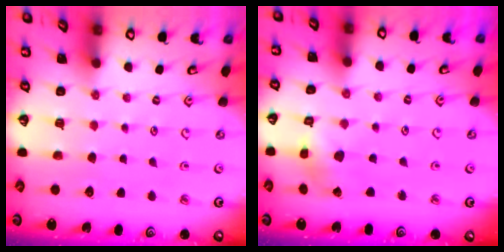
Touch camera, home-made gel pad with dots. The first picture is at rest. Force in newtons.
{"total": 2.3, "press": 2.3, "slide": 0.5}